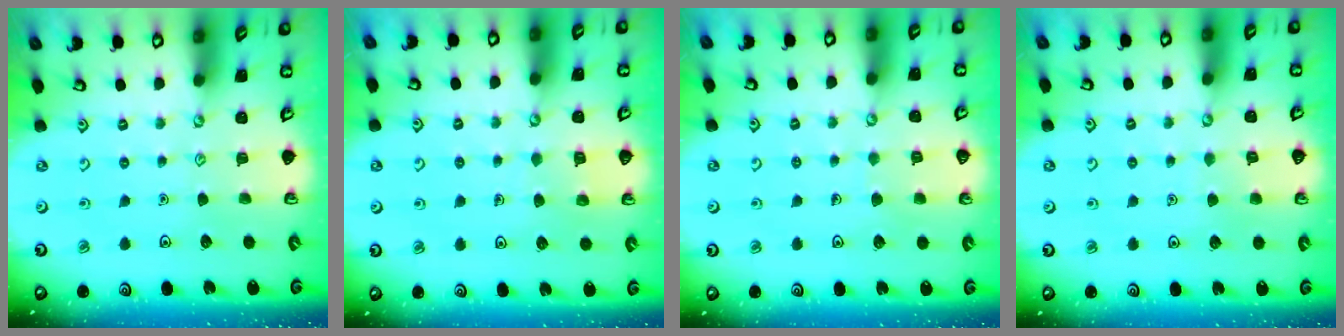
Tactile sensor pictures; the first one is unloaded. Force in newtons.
{"total": 4.0, "press": 4.0, "slide": 0.2}
{"total": 4.9, "press": 4.9, "slide": 0.3}
{"total": 2.6, "press": 2.6, "slide": 0.3}